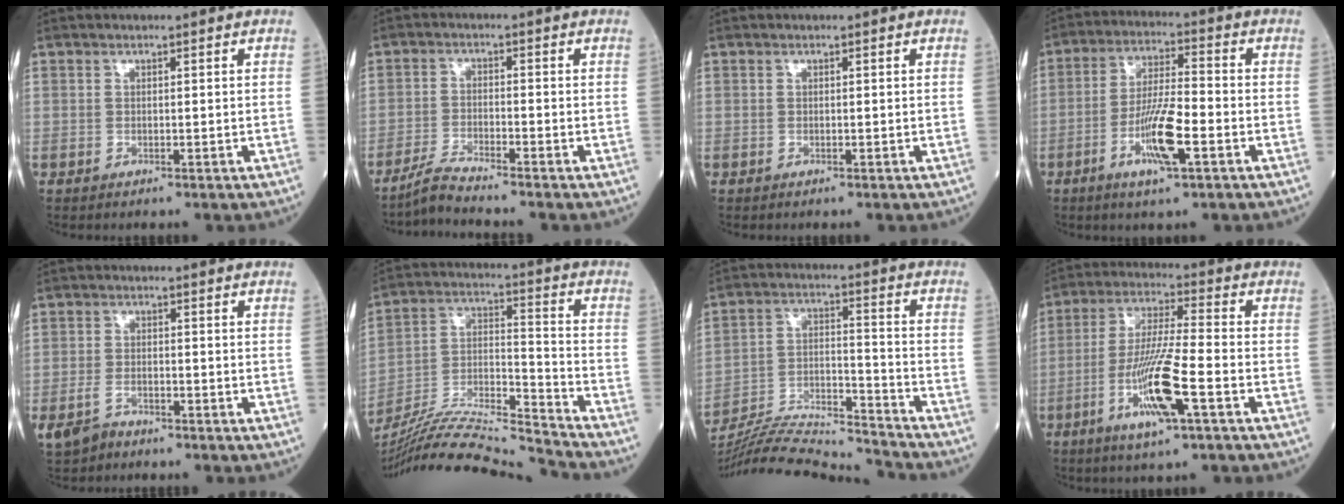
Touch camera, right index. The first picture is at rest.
{"total": 3.6, "force": [-3.3, -1.1, 0.8], "torque": [-0.027, -0.019, -0.066]}
{"total": 0.0}
{"total": 9.4, "force": [-3.7, 1.2, 8.5], "torque": [-0.162, -0.005, -0.068]}
{"total": 4.4, "force": [-3.2, 2.4, 1.9], "torque": [-0.043, -0.004, -0.056]}
{"total": 19.5, "force": [-18.5, -1.6, 5.9], "torque": [-0.121, -0.001, -0.321]}
{"total": 18.1, "force": [-17.5, -0.6, 4.6], "torque": [-0.096, 0.008, -0.291]}
{"total": 12.2, "force": [-4.8, 0.6, 11.2], "torque": [-0.220, -0.013, -0.089]}